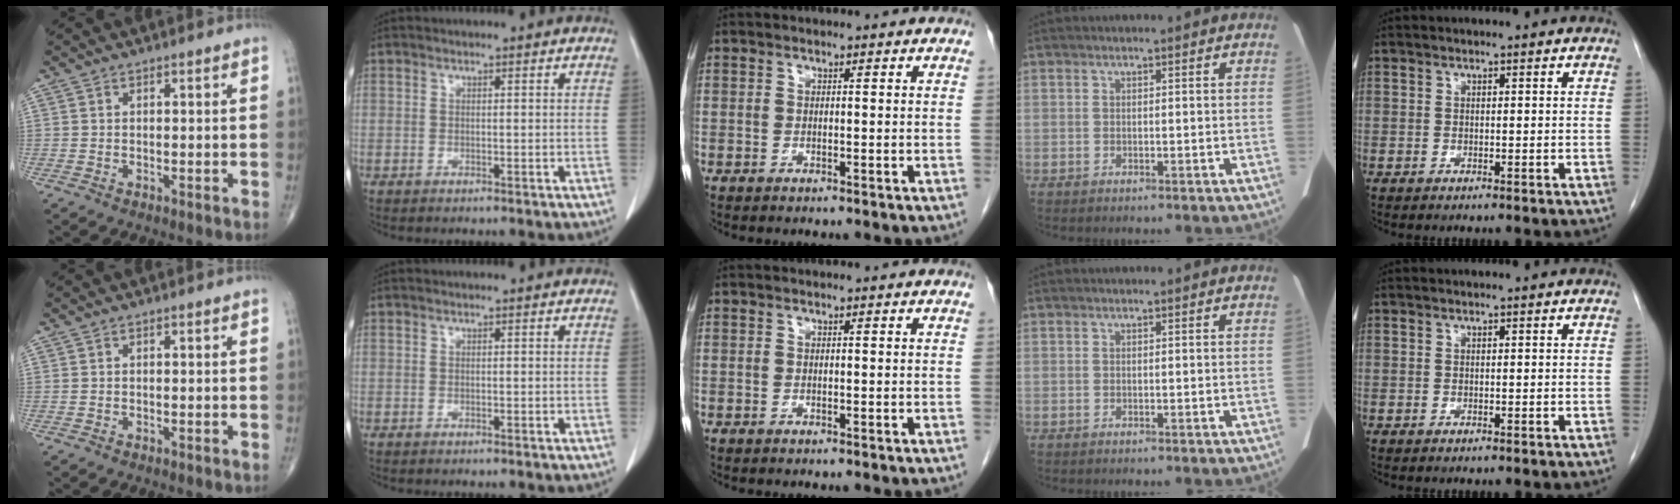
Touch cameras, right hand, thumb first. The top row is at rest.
{}